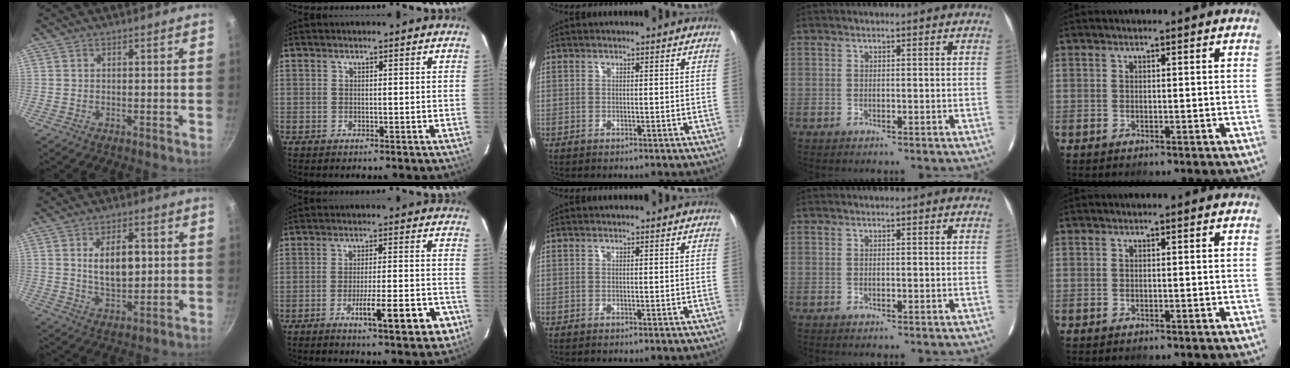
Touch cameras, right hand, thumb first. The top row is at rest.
{"thumb": {"total": 9.0, "force": [1.5, 4.8, 7.4], "torque": [-0.103, -0.009, 0.033]}, "index": {"total": 10.3, "force": [-4.9, 1.4, 8.9], "torque": [-0.123, -0.001, -0.064]}}